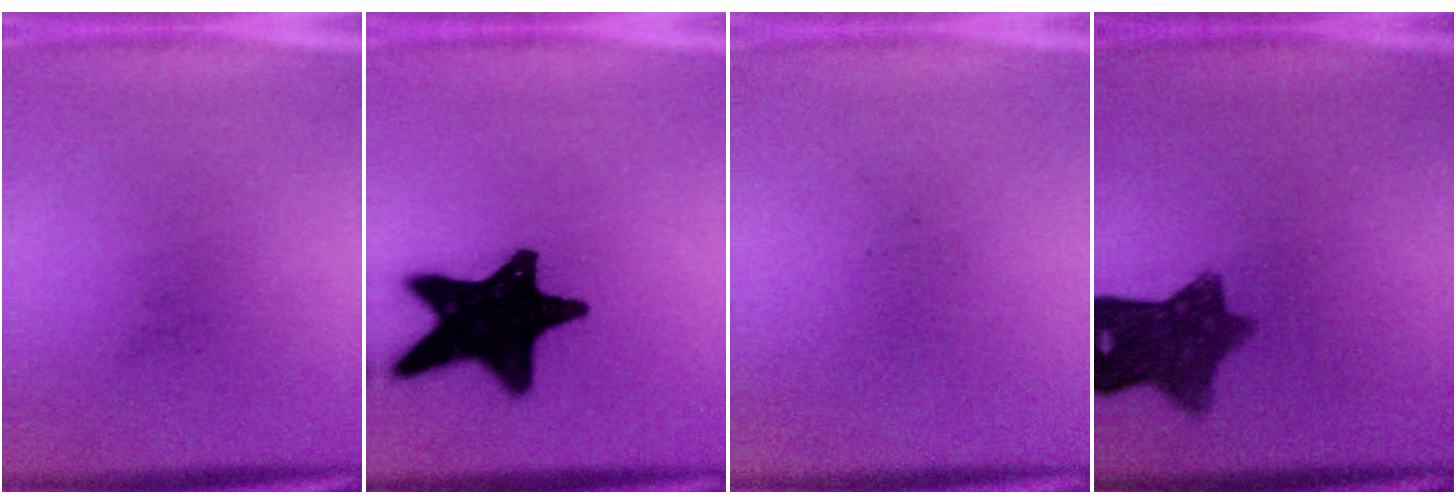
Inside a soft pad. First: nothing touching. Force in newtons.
{"total": 19.6}
{"total": 0.0}
{"total": 9.2}